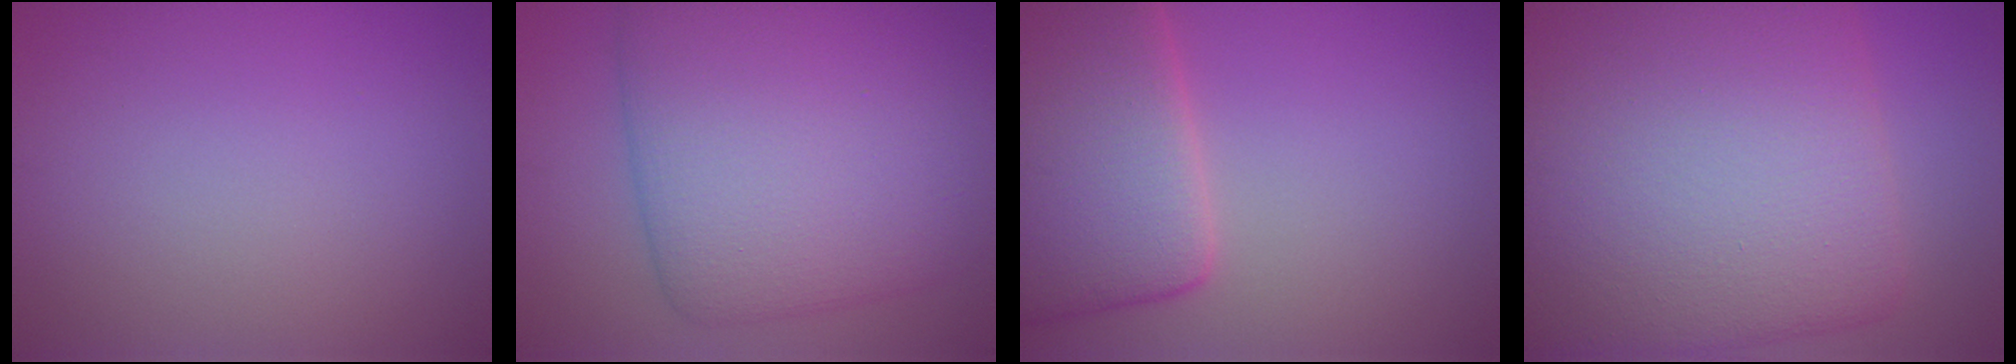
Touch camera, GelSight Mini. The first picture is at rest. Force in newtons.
{"total": 11.1, "press": 11.1, "slide": 0.3}
{"total": 11.3, "press": 11.3, "slide": 1.0}
{"total": 20.0, "press": 20.0, "slide": 0.8}